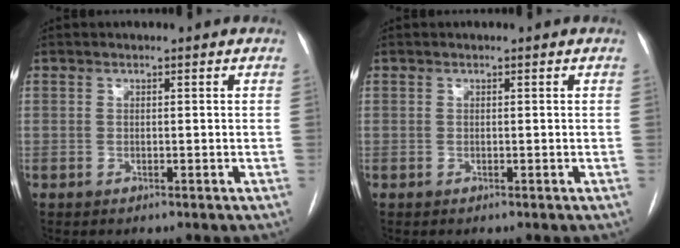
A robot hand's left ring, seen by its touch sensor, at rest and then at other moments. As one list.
[{"total": 0.0}]